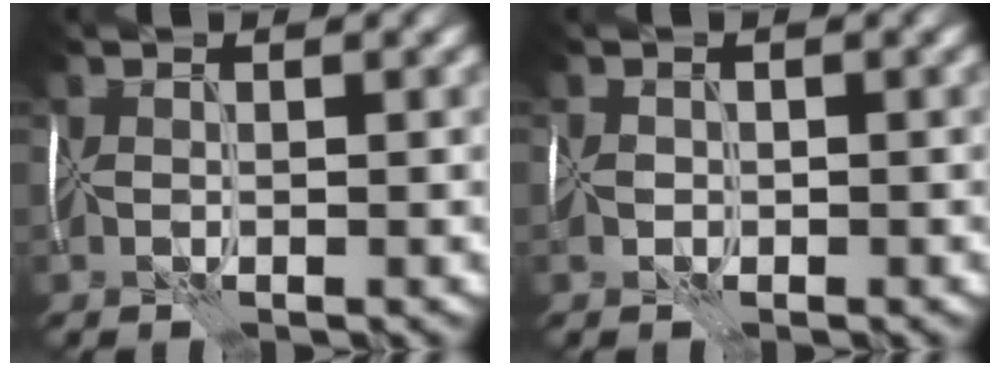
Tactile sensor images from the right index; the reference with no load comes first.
{"total": 1.1, "force": [-0.4, 1.0, 0.3], "torque": [-0.006, 0.000, -0.012]}